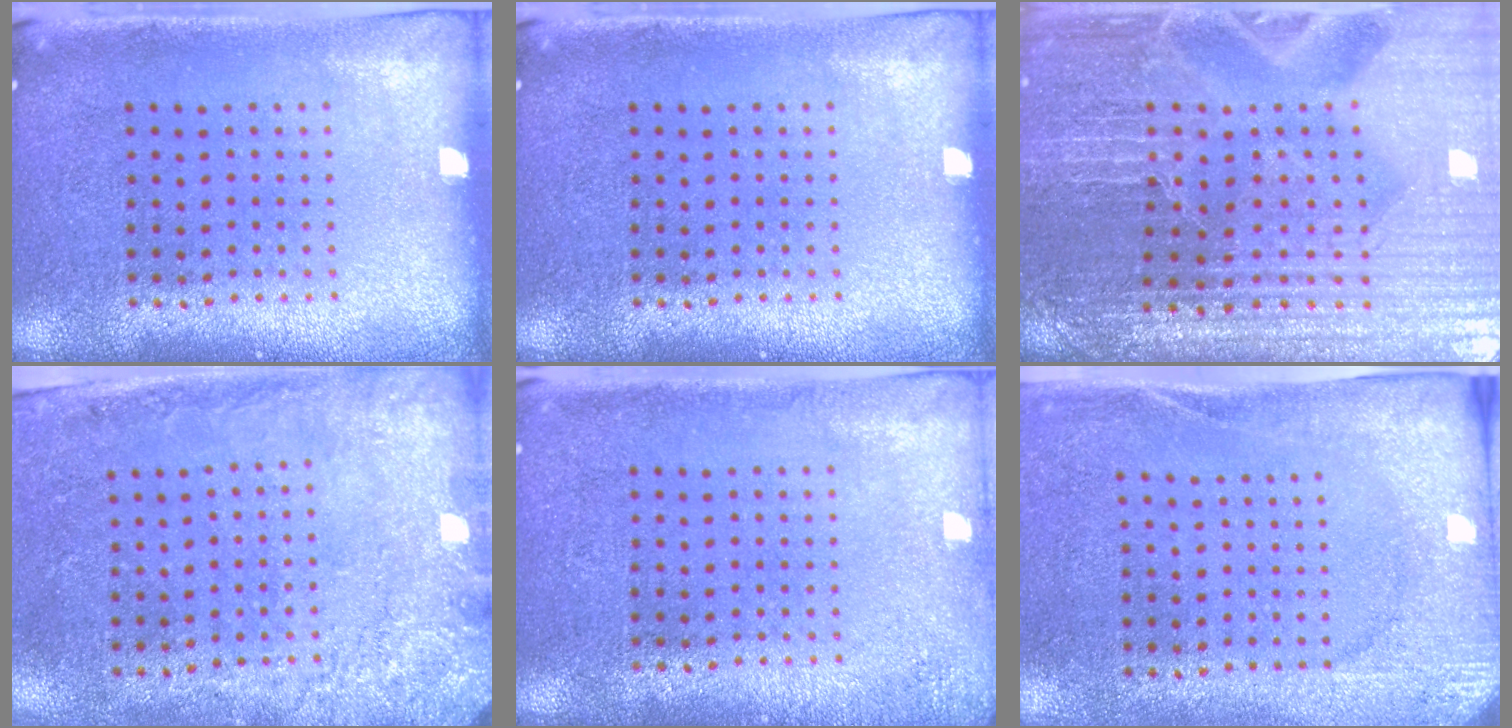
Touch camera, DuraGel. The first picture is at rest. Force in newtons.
{"total": 0.0}
{"total": 4.0, "press": 4.0, "slide": 0.7}
{"total": 2.7, "press": 2.0, "slide": 1.8}
{"total": 1.3, "press": 1.3, "slide": 0.2}
{"total": 2.7, "press": 2.2, "slide": 1.5}